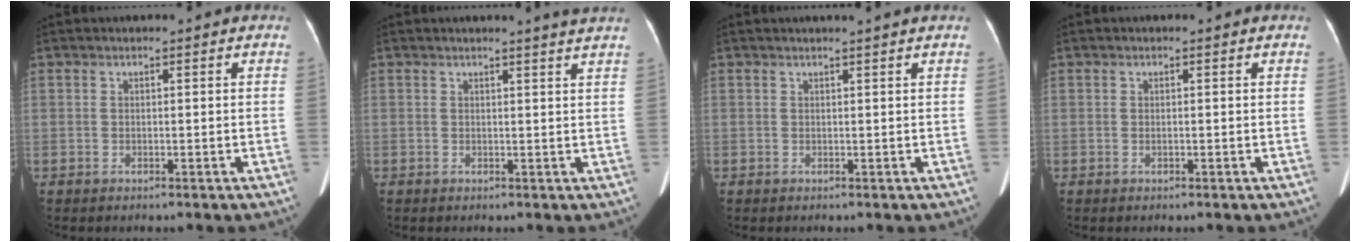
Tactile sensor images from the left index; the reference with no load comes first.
{"total": 3.5, "force": [3.1, -0.7, 1.2], "torque": [-0.017, -0.004, 0.023]}
{"total": 1.7, "force": [1.5, -0.3, 0.7], "torque": [-0.009, 0.010, 0.021]}
{"total": 0.0}